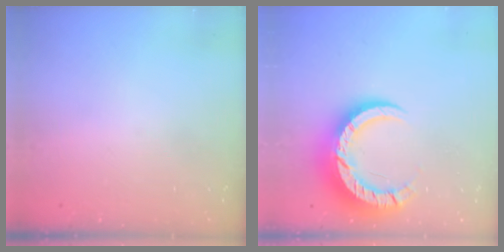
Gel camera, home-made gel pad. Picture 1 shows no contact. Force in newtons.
{"total": 14.2, "press": 14.1, "slide": 1.3}